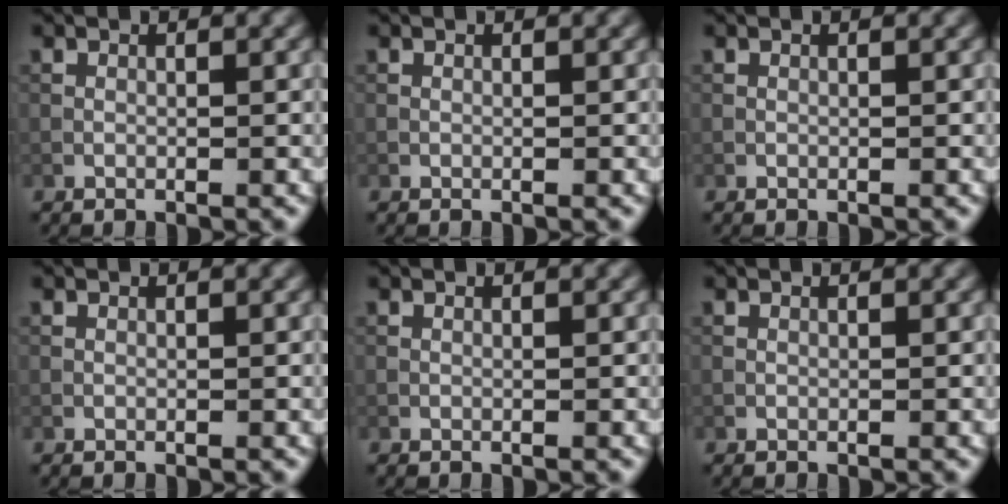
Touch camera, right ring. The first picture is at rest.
{"total": 0.0}
{"total": 0.0}
{"total": 0.0}
{"total": 0.0}
{"total": 0.0}